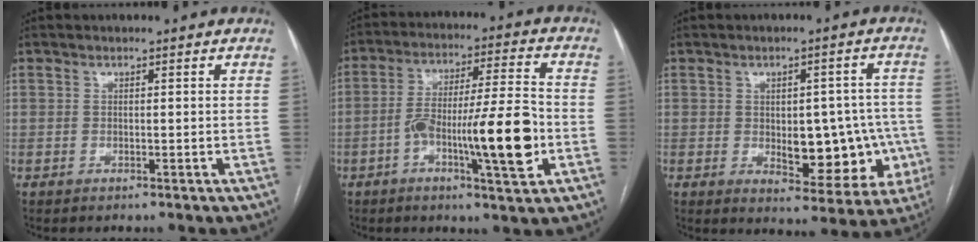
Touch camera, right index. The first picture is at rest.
{"total": 13.9, "force": [-4.2, 1.2, 13.2], "torque": [-0.226, 0.010, -0.068]}
{"total": 11.8, "force": [-2.2, 6.1, 9.9], "torque": [-0.107, 0.018, -0.011]}